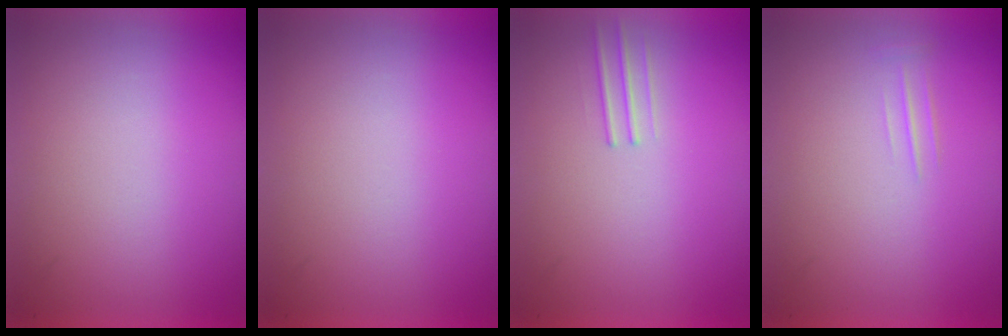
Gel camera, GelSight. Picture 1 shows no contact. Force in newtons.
{"total": 0.0}
{"total": 1.1}
{"total": 2.0}